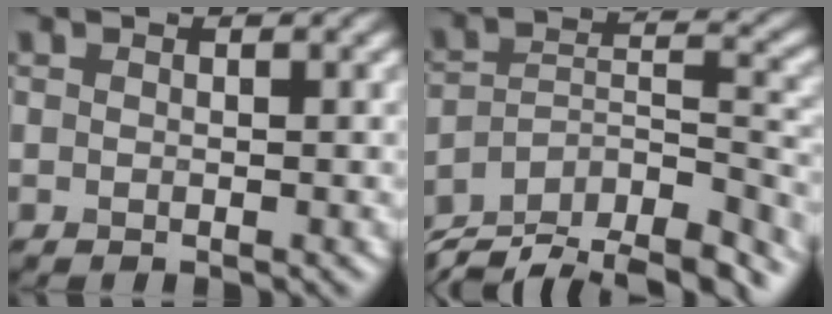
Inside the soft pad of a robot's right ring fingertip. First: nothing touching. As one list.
[{"total": 12.5, "force": [-10.6, 4.3, 5.0], "torque": [-0.088, 0.012, -0.154]}]